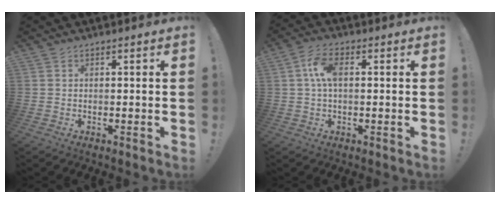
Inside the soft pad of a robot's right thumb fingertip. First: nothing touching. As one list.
[{"total": 7.0, "force": [0.9, 3.8, 5.9], "torque": [-0.112, 0.007, 0.014]}]